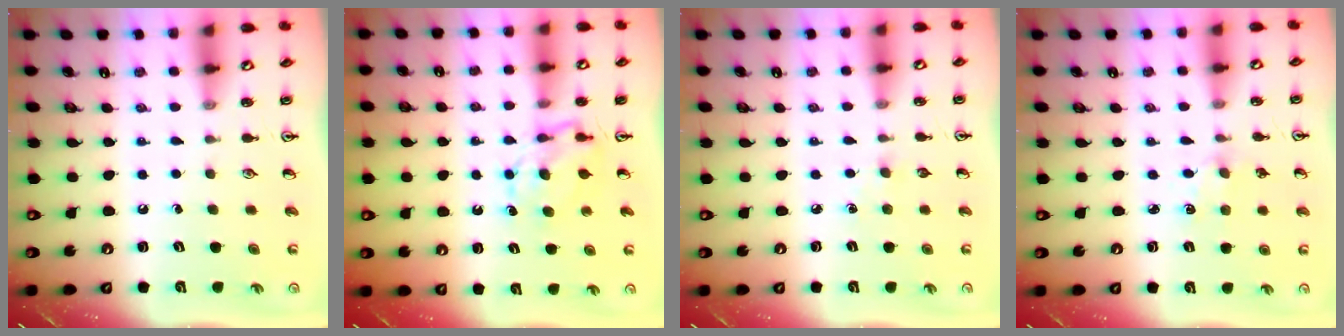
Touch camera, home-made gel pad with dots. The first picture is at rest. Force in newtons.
{"total": 7.7, "press": 7.7, "slide": 0.7}
{"total": 2.7, "press": 2.7, "slide": 0.4}
{"total": 1.2, "press": 1.2, "slide": 0.2}